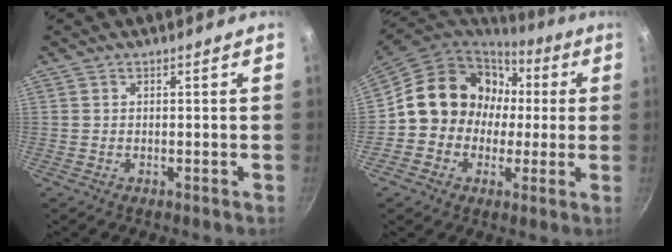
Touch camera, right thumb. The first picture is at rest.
{"total": 15.8, "force": [1.1, 14.1, 7.1], "torque": [-0.073, 0.038, 0.009]}